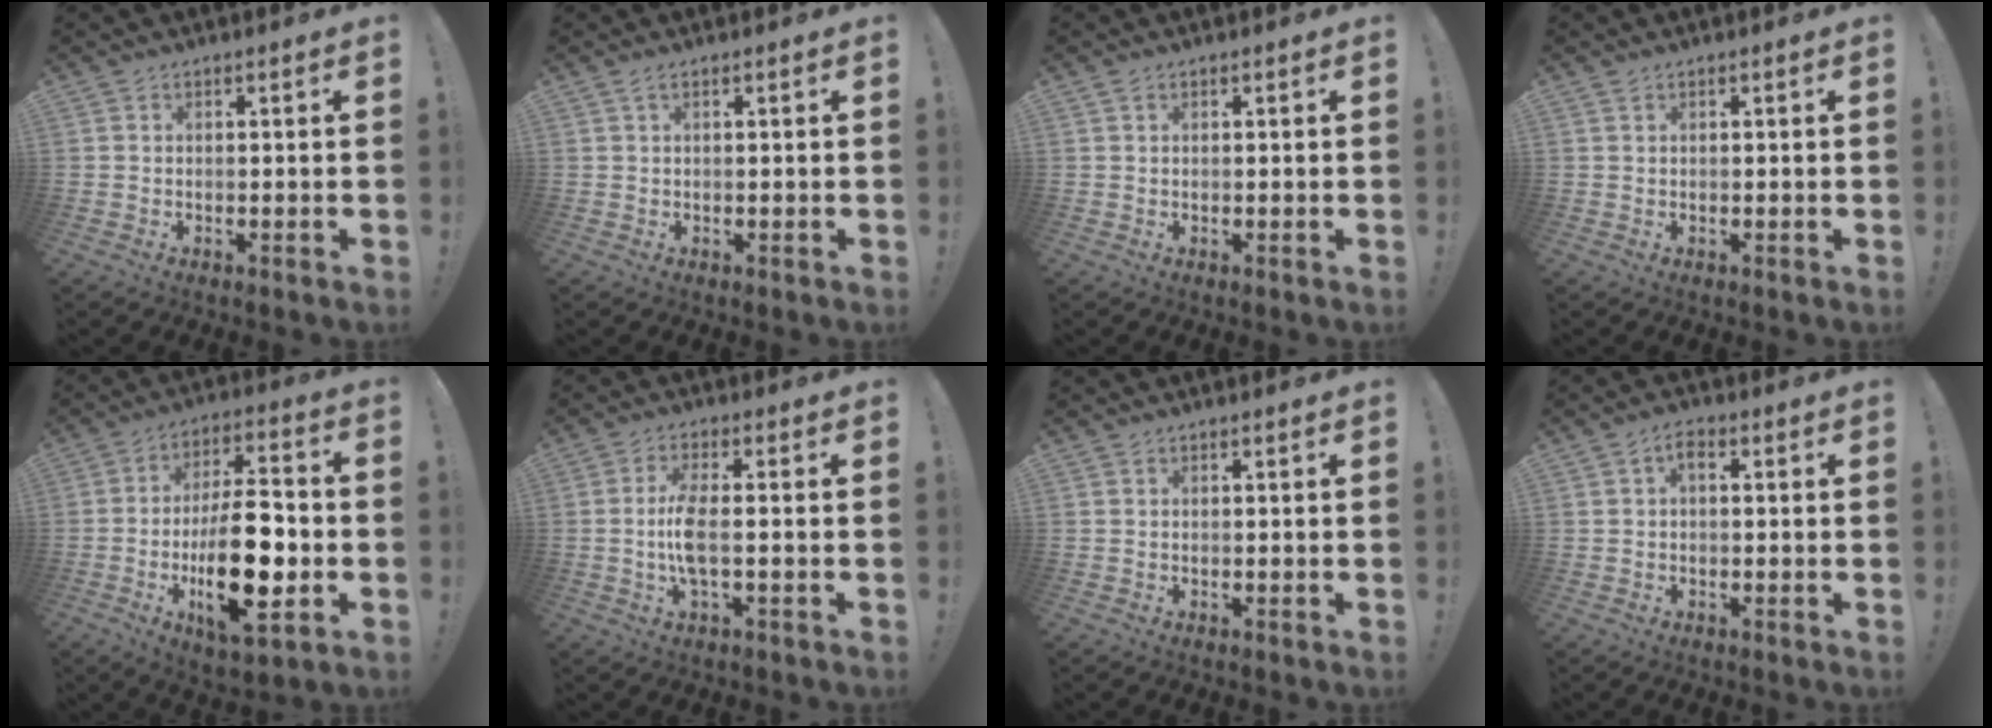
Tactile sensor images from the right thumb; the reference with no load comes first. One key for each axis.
{"total": 1.1, "fx": 0.5, "fy": 0.0, "fz": 1.0, "tx": -0.027, "ty": 0.003, "tz": 0.009}
{"total": 0.5, "fx": 0.4, "fy": 0.2, "fz": 0.3, "tx": -0.011, "ty": 0.003, "tz": 0.008}
{"total": 0.8, "fx": 0.6, "fy": 0.3, "fz": 0.3, "tx": -0.011, "ty": 0.001, "tz": 0.013}
{"total": 20.5, "fx": -4.4, "fy": 8.2, "fz": 18.2, "tx": -0.317, "ty": 0.007, "tz": -0.070}
{"total": 7.9, "fx": -0.8, "fy": 1.7, "fz": 7.7, "tx": -0.161, "ty": -0.014, "tz": -0.016}
{"total": 0.0}
{"total": 2.9, "fx": 0.1, "fy": 1.7, "fz": 2.4, "tx": -0.042, "ty": 0.008, "tz": 0.001}